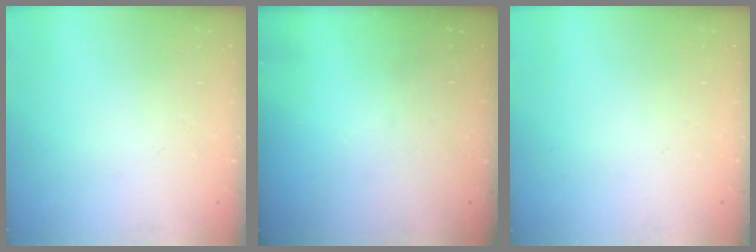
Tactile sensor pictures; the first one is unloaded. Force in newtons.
{"total": 0.0}
{"total": 0.0}